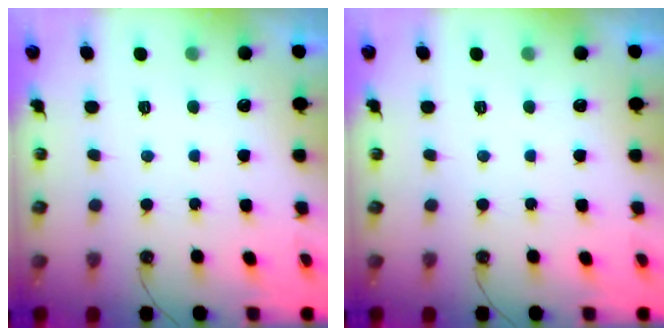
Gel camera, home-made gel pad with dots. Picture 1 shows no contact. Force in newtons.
{"total": 0.0}